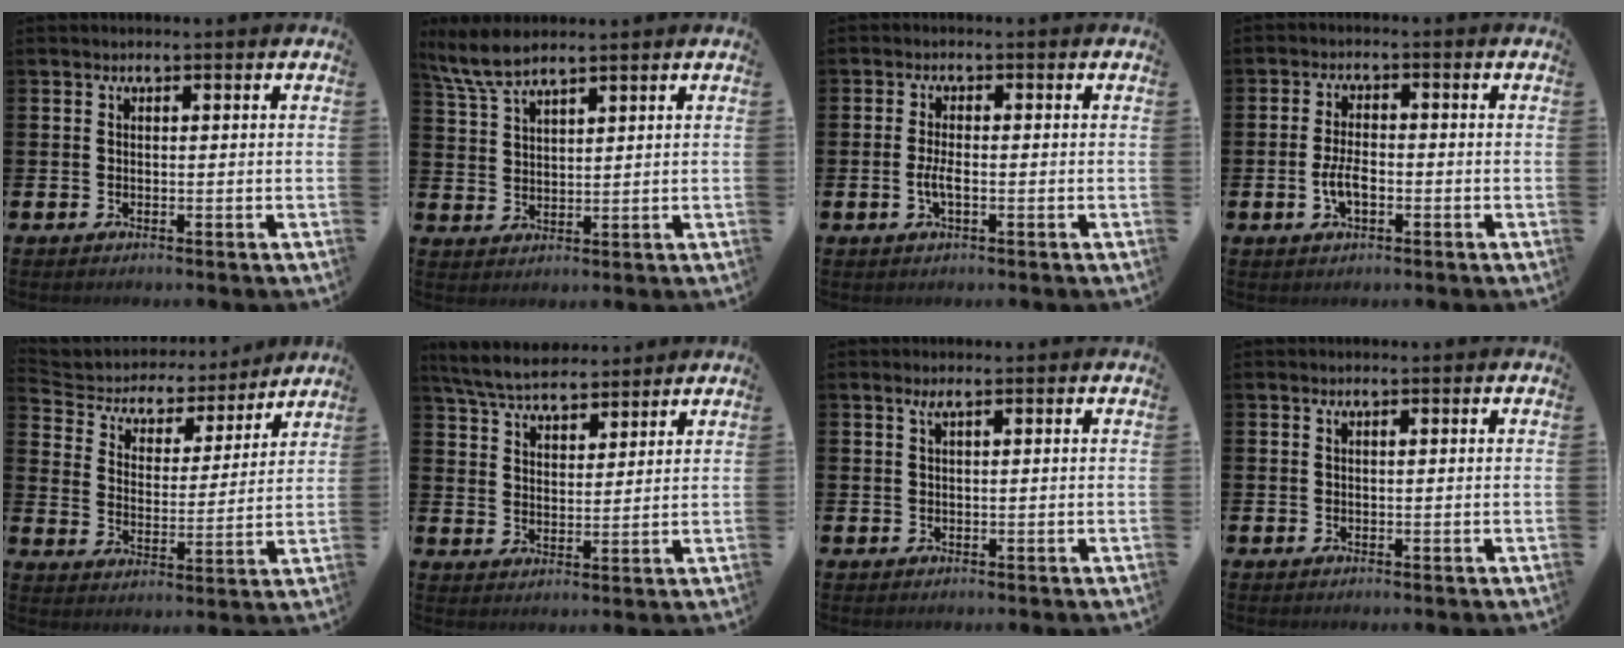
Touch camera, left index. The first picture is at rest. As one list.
[{"total": 6.1, "force": [5.4, 1.1, 2.5], "torque": [-0.068, -0.014, 0.101]}, {"total": 2.4, "force": [-0.6, 0.7, 2.2], "torque": [-0.040, 0.000, -0.012]}, {"total": 3.8, "force": [-0.9, 1.8, 3.2], "torque": [-0.055, -0.001, -0.020]}, {"total": 5.1, "force": [4.5, 2.4, 0.7], "torque": [-0.038, -0.039, 0.069]}, {"total": 6.2, "force": [5.9, 1.3, 1.4], "torque": [-0.055, -0.022, 0.108]}, {"total": 0.8, "force": [0.5, 0.0, 0.7], "torque": [-0.016, 0.003, 0.008]}, {"total": 0.0}]